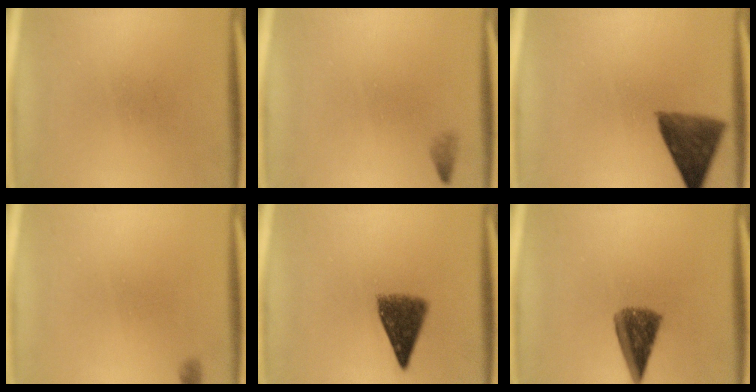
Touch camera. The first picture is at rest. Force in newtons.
{"total": 0.8}
{"total": 8.6}
{"total": 0.7}
{"total": 7.7}
{"total": 7.3}